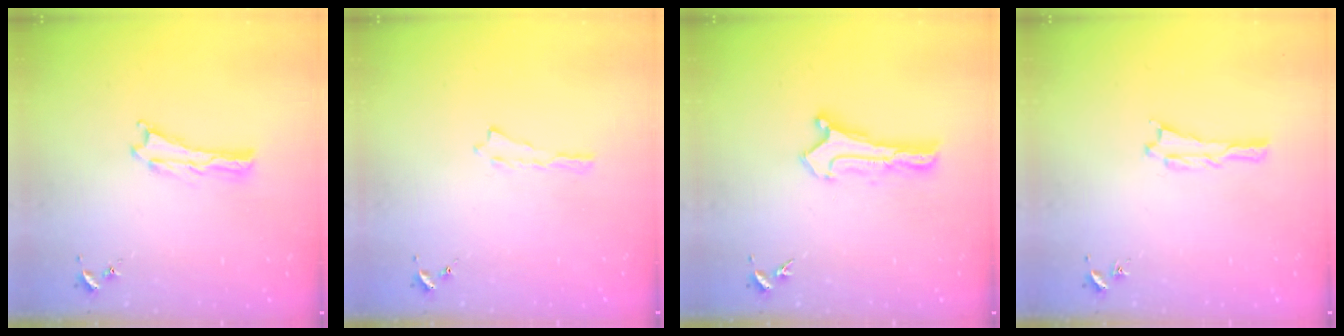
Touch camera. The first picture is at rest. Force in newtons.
{"total": 0.0}
{"total": 0.8, "press": 0.8, "slide": 0.0}
{"total": 0.6, "press": 0.6, "slide": 0.1}